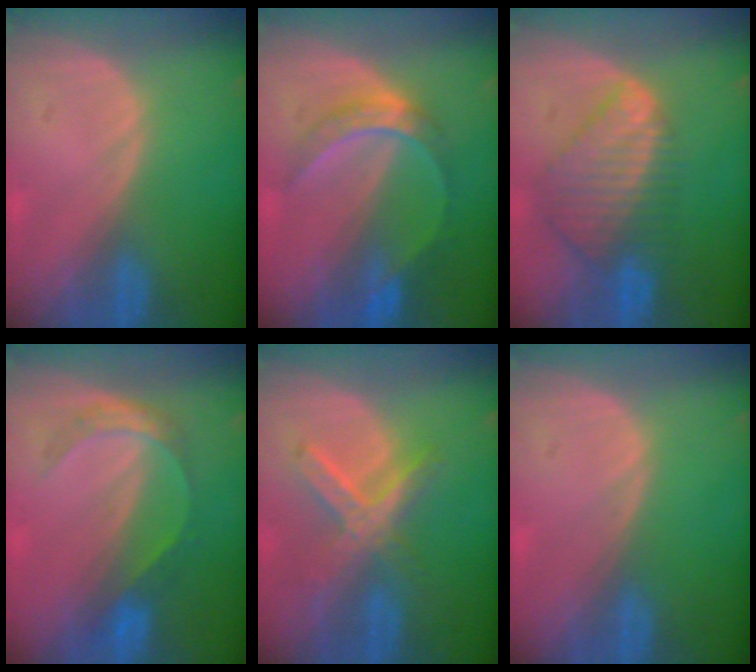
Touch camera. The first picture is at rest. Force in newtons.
{"total": 6.0, "press": 5.8, "slide": 1.4}
{"total": 9.0, "press": 7.7, "slide": 4.6}
{"total": 4.8, "press": 4.7, "slide": 1.0}
{"total": 7.0, "press": 6.2, "slide": 3.2}
{"total": 0.0}